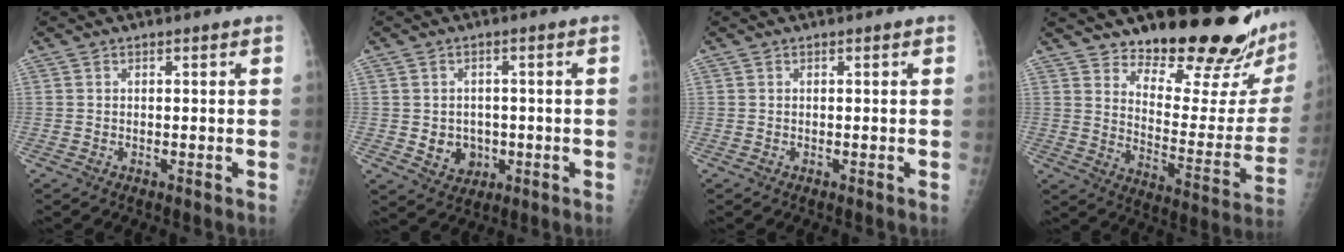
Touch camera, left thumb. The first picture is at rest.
{"total": 5.6, "force": [-0.8, 4.9, 2.5], "torque": [-0.012, 0.005, -0.002]}
{"total": 0.0}
{"total": 23.3, "force": [19.4, 5.4, 11.7], "torque": [-0.124, -0.166, 0.263]}